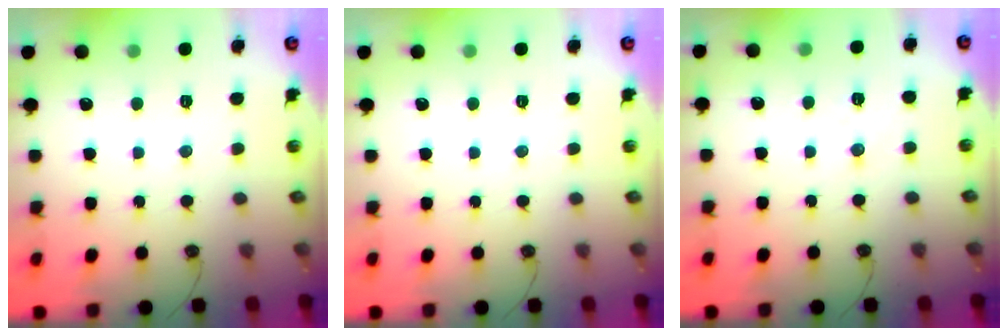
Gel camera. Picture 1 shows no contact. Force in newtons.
{"total": 0.0}
{"total": 4.5, "press": 4.2, "slide": 1.5}